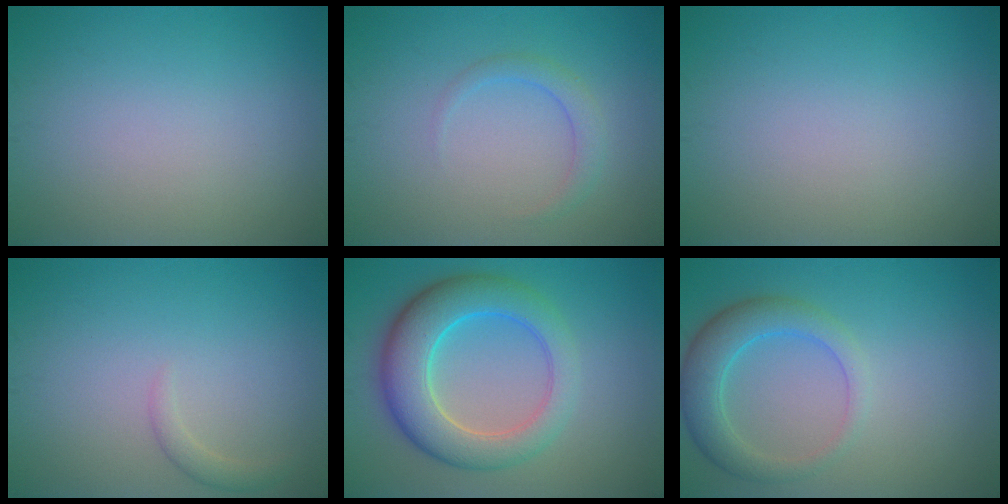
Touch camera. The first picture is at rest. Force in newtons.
{"total": 1.7, "press": 1.7, "slide": 0.1}
{"total": 0.0}
{"total": 1.2, "press": 1.2, "slide": 0.1}
{"total": 7.6, "press": 7.6, "slide": 0.2}
{"total": 4.2, "press": 4.2, "slide": 0.2}